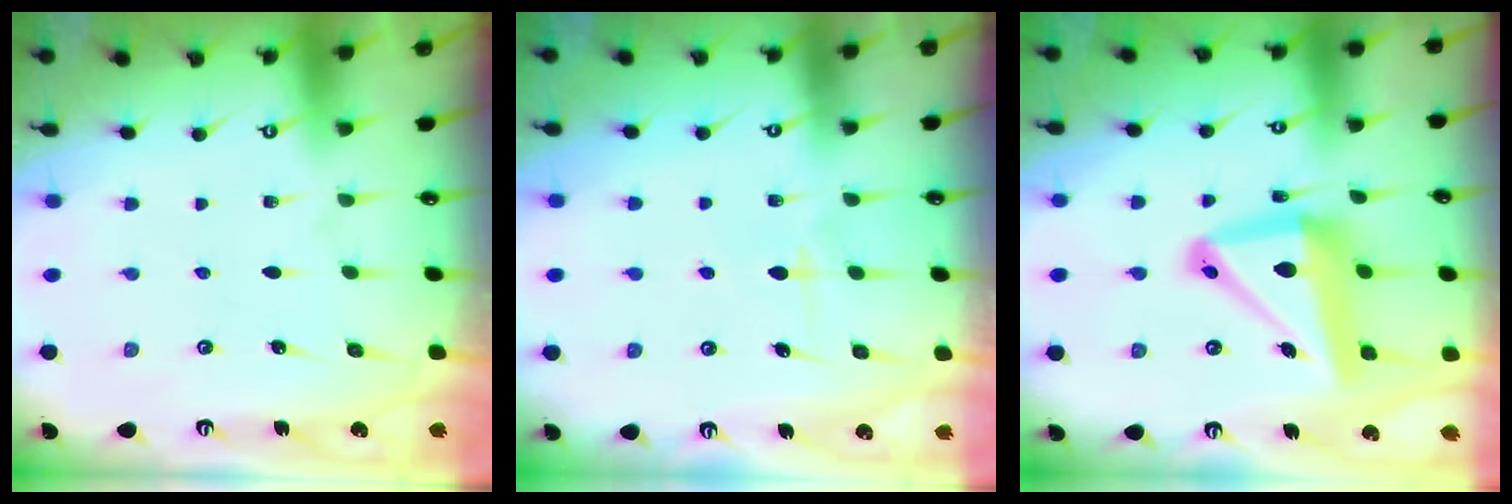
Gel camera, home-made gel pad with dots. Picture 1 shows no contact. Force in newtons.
{"total": 5.9, "press": 5.9, "slide": 0.4}
{"total": 16.6, "press": 16.4, "slide": 2.1}